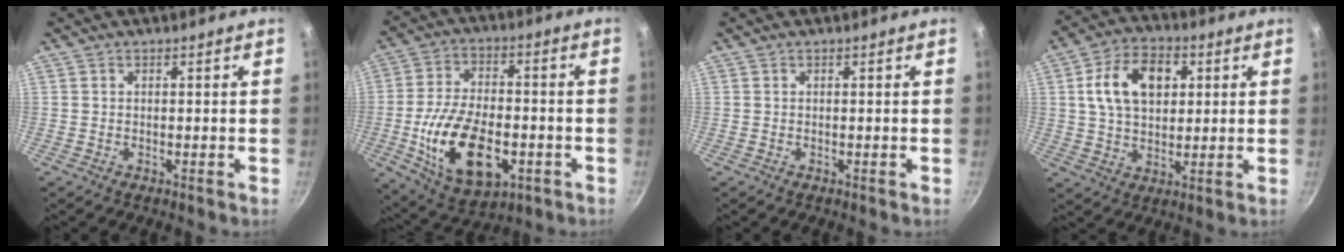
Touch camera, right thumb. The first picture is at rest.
{"total": 18.1, "force": [-4.7, 10.2, 14.2], "torque": [-0.247, 0.013, -0.071]}
{"total": 0.0}
{"total": 13.0, "force": [3.2, 8.7, 9.1], "torque": [-0.131, 0.006, 0.048]}